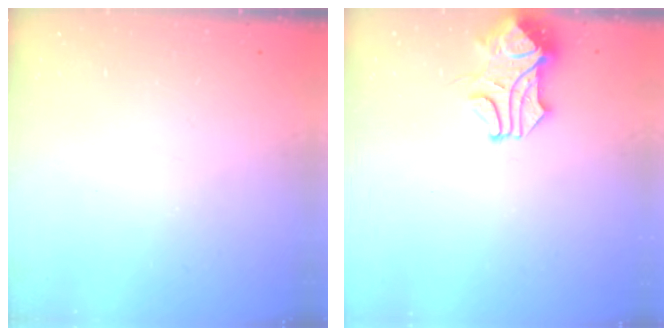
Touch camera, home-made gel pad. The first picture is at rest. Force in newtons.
{"total": 1.1, "press": 0.5, "slide": 1.0}